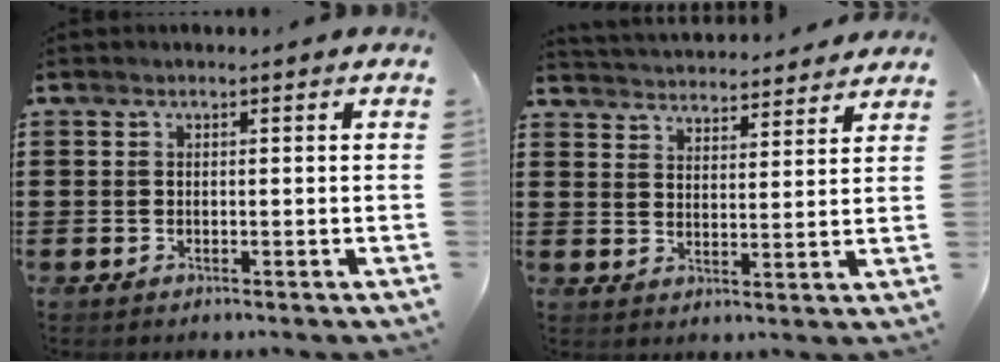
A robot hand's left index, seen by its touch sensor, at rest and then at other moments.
{"total": 3.9, "force": [3.9, 0.0, -0.2], "torque": [-0.014, -0.025, 0.066]}